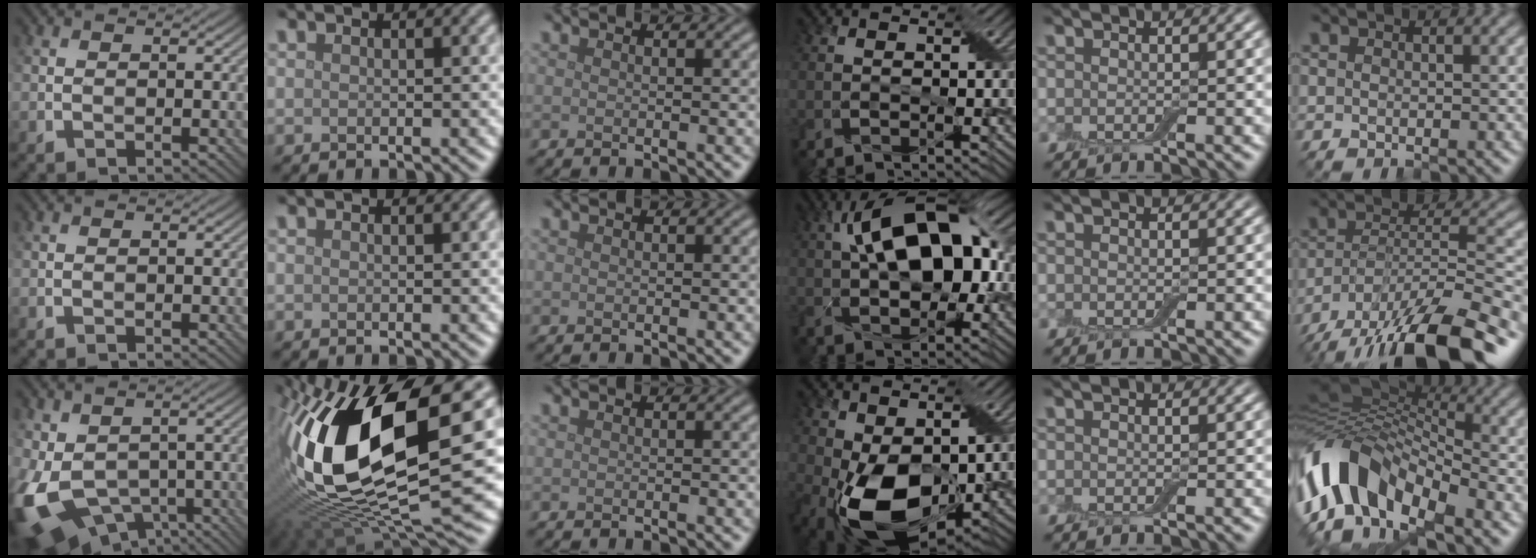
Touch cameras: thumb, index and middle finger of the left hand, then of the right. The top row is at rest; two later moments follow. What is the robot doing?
{"motion": "extract", "object": "airpods case & airpods"}